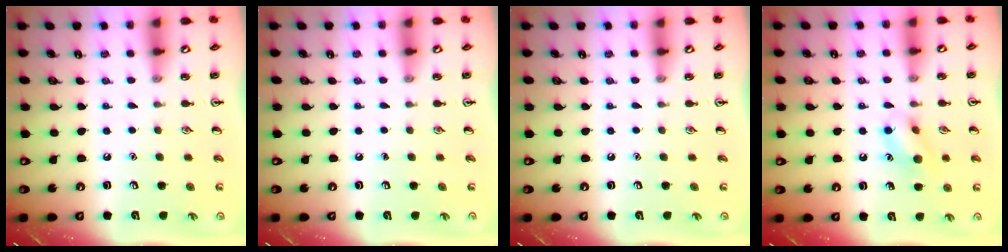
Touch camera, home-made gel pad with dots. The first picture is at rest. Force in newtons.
{"total": 0.0}
{"total": 0.0}
{"total": 10.4, "press": 10.3, "slide": 1.4}